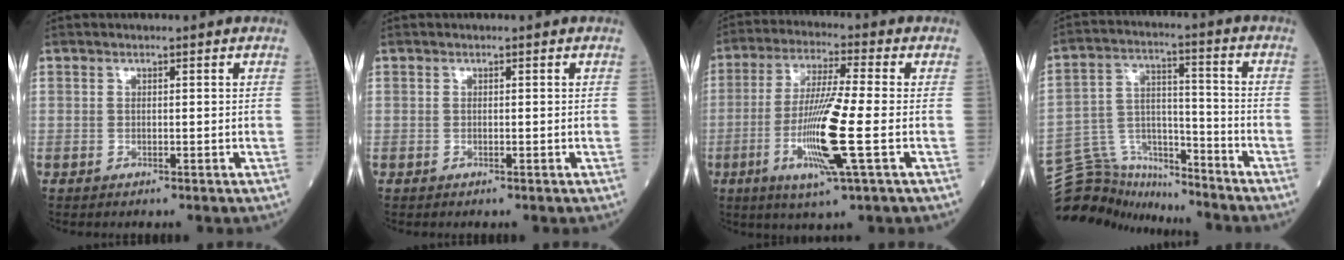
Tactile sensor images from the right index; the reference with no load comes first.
{"total": 0.0}
{"total": 12.1, "force": [-3.0, -0.3, 11.8], "torque": [-0.234, -0.014, -0.063]}
{"total": 12.6, "force": [-12.1, 3.5, -0.1], "torque": [-0.006, 0.060, -0.210]}